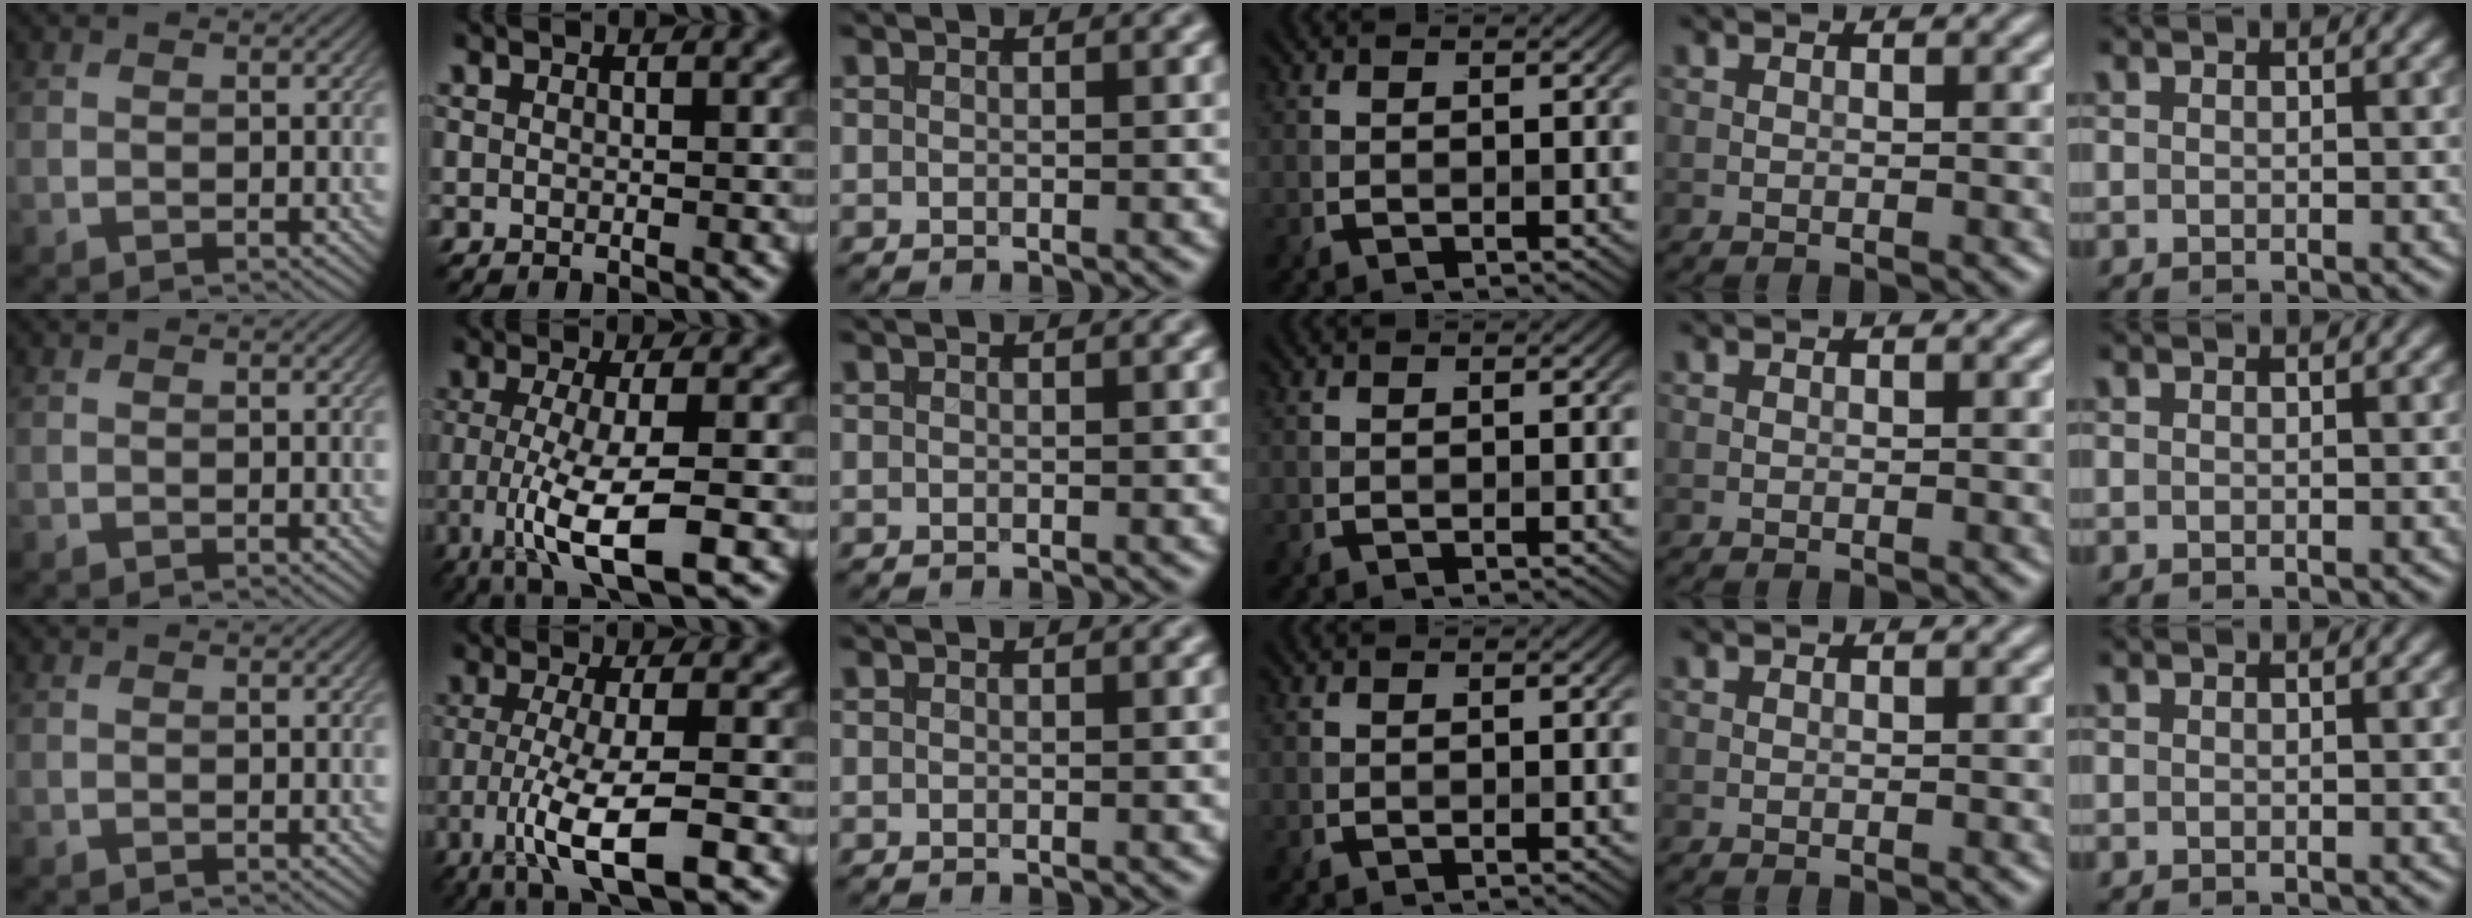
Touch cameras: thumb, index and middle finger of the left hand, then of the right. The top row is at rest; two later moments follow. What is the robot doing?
{"motion": "insert", "object": "coin"}